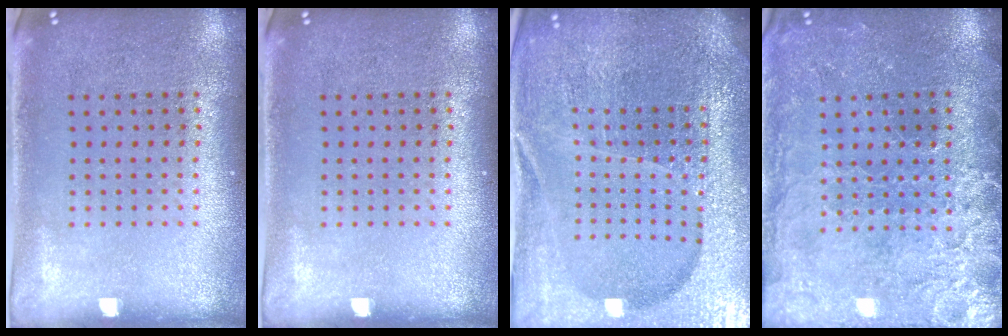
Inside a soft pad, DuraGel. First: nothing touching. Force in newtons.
{"total": 0.0}
{"total": 5.9, "press": 5.2, "slide": 2.8}
{"total": 3.6, "press": 3.3, "slide": 1.3}